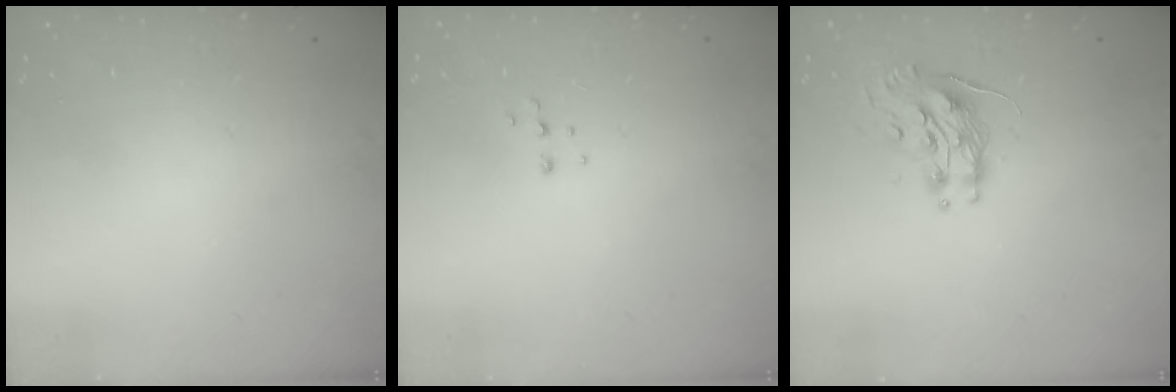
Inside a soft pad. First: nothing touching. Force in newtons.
{"total": 5.1, "press": 5.0, "slide": 0.4}
{"total": 9.7, "press": 9.7, "slide": 0.8}